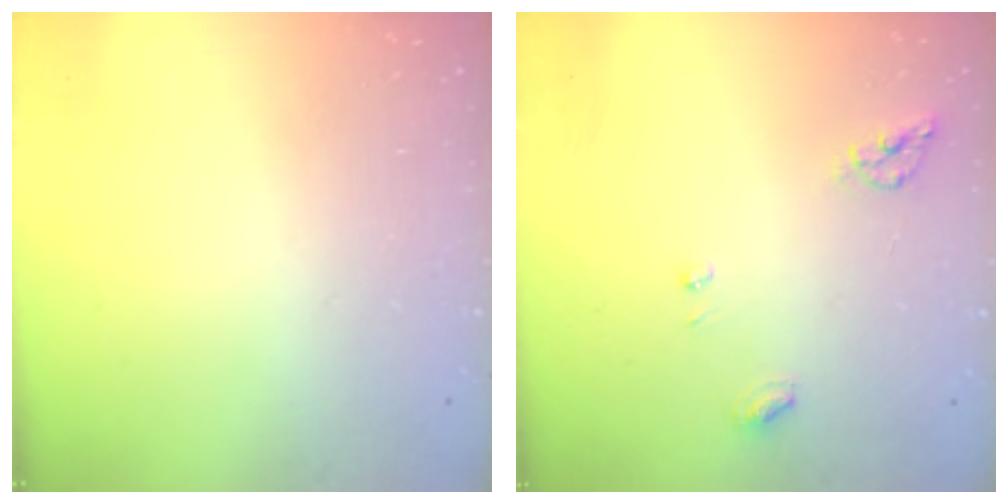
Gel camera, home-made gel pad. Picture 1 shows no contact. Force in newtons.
{"total": 6.7, "press": 6.7, "slide": 0.3}